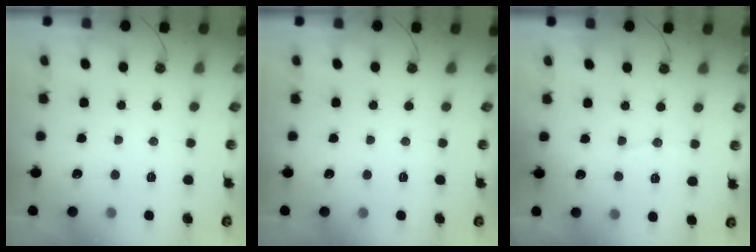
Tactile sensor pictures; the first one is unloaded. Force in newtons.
{"total": 0.0}
{"total": 4.2, "press": 4.1, "slide": 0.4}